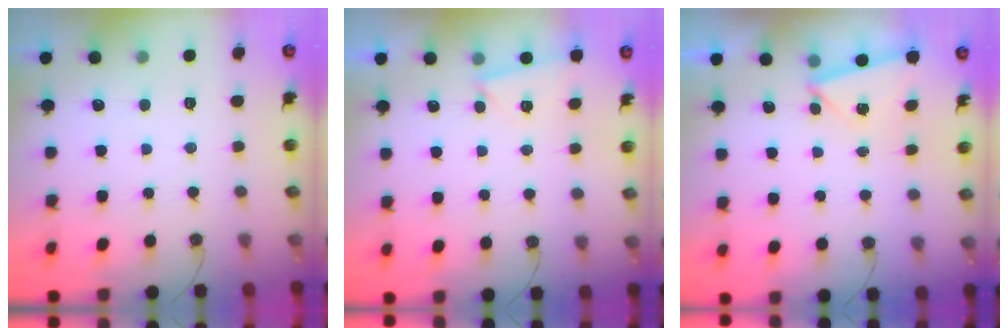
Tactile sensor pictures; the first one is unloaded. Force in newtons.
{"total": 3.0, "press": 2.9, "slide": 0.5}
{"total": 2.5, "press": 1.9, "slide": 1.6}